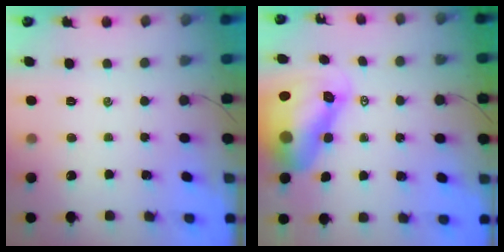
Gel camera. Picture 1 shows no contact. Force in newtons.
{"total": 13.0, "press": 12.4, "slide": 4.0}